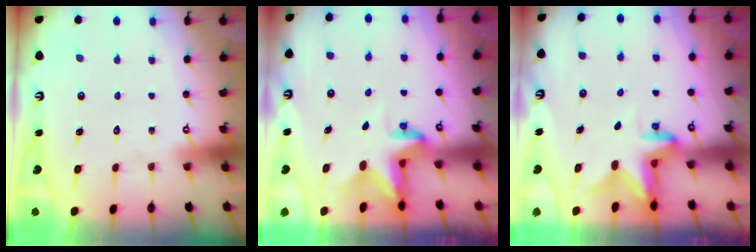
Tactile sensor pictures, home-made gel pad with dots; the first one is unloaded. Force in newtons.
{"total": 2.8, "press": 2.8, "slide": 0.2}
{"total": 2.8, "press": 2.8, "slide": 0.6}